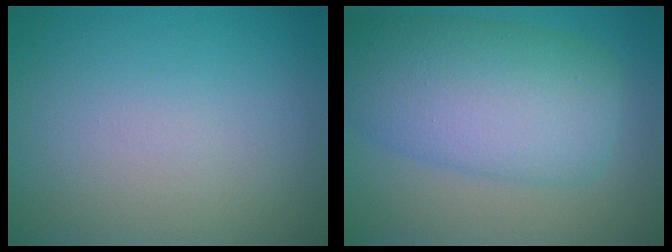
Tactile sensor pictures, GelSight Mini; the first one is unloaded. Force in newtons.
{"total": 9.2, "press": 9.2, "slide": 0.1}